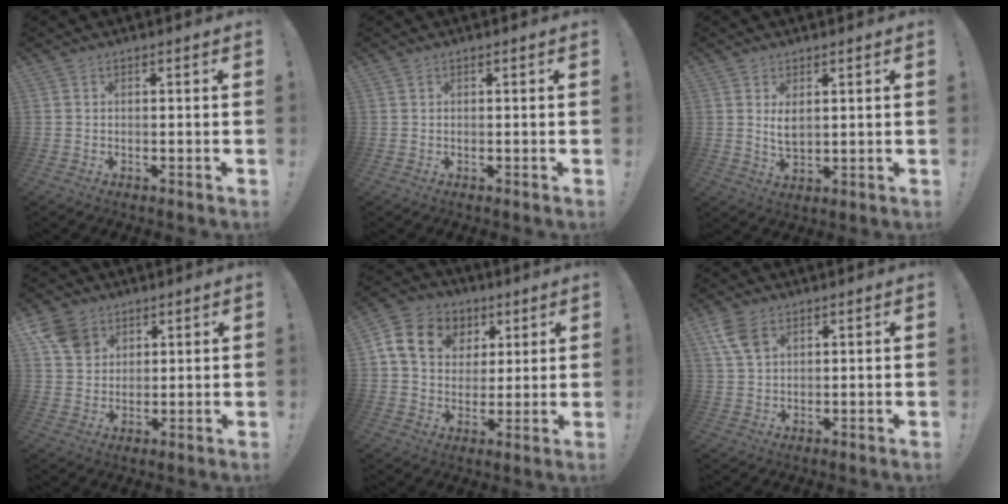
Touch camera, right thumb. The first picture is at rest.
{"total": 0.0}
{"total": 4.3, "force": [1.3, 2.3, 3.4], "torque": [-0.059, -0.010, 0.021]}
{"total": 9.0, "force": [4.7, 6.9, 3.3], "torque": [-0.049, -0.020, 0.097]}
{"total": 14.4, "force": [5.5, 11.3, 7.1], "torque": [-0.111, -0.011, 0.111]}
{"total": 7.1, "force": [3.6, 4.3, 4.4], "torque": [-0.081, -0.011, 0.071]}